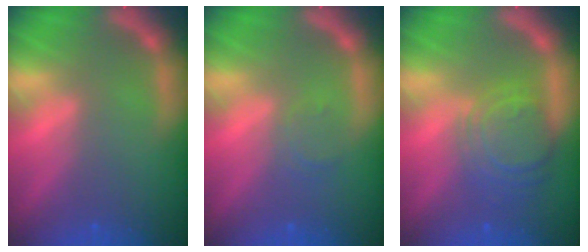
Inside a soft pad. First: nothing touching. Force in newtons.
{"total": 1.5}
{"total": 6.5}